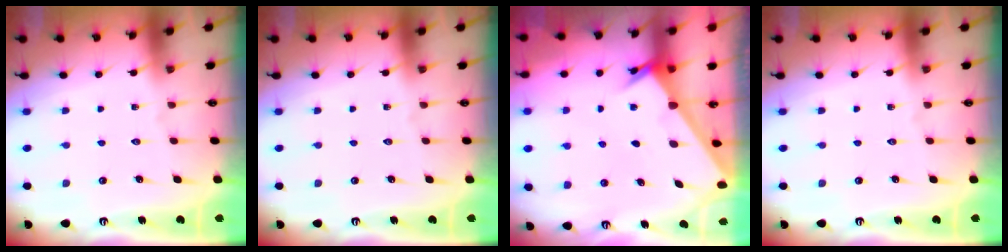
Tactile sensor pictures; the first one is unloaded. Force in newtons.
{"total": 0.0}
{"total": 2.2, "press": 2.2, "slide": 0.2}
{"total": 0.0}